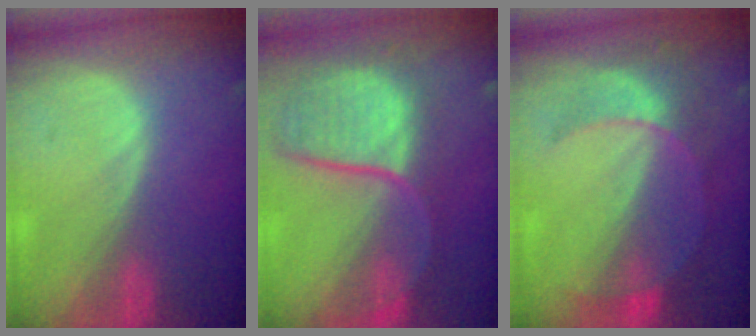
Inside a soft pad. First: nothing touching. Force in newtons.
{"total": 11.3, "press": 9.9, "slide": 5.5}
{"total": 7.8, "press": 6.7, "slide": 3.9}